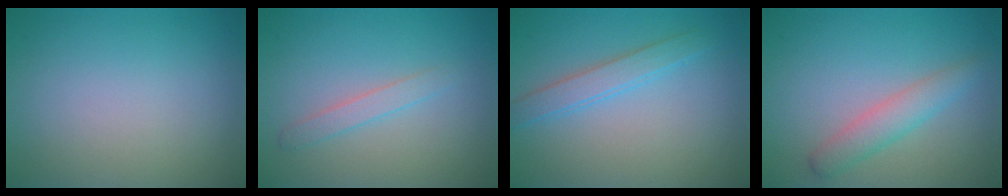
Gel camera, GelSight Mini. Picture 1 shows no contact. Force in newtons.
{"total": 1.4, "press": 1.4, "slide": 0.1}
{"total": 2.3, "press": 2.3, "slide": 0.0}
{"total": 2.7, "press": 2.7, "slide": 0.1}